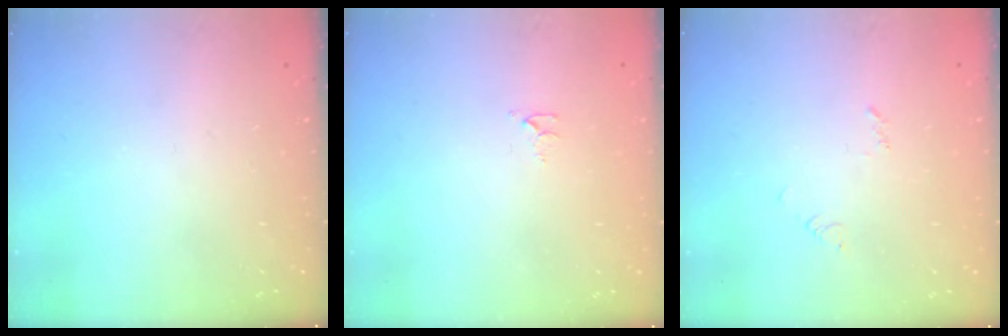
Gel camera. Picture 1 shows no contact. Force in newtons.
{"total": 3.7, "press": 3.7, "slide": 0.4}
{"total": 3.3, "press": 3.3, "slide": 0.3}